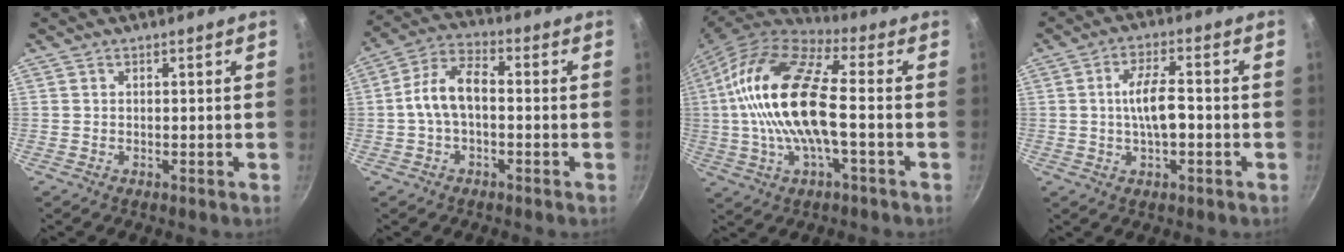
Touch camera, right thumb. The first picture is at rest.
{"total": 8.6, "force": [-0.8, 4.7, 7.1], "torque": [-0.130, 0.040, -0.024]}
{"total": 20.3, "force": [-0.7, 8.1, 18.6], "torque": [-0.359, 0.031, -0.028]}
{"total": 7.5, "force": [-0.7, 2.9, 6.9], "torque": [-0.110, 0.019, -0.016]}